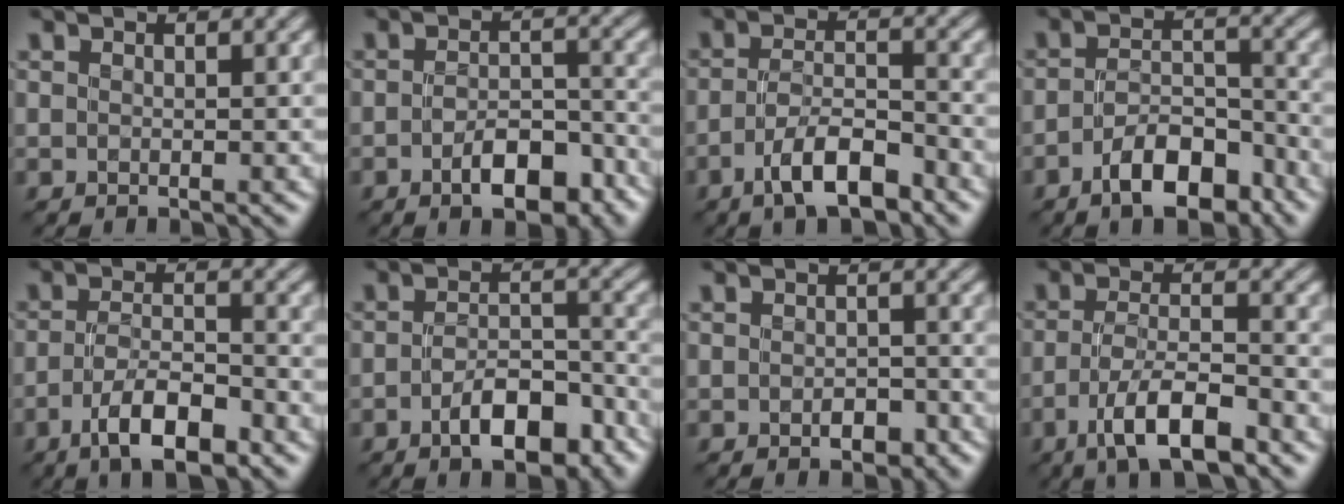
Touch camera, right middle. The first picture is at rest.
{"total": 4.9, "force": [-2.6, 2.1, 3.5], "torque": [-0.056, 0.005, -0.041]}
{"total": 4.9, "force": [-3.1, 1.4, 3.6], "torque": [-0.068, 0.003, -0.058]}
{"total": 5.5, "force": [-3.5, 2.3, 3.7], "torque": [-0.060, 0.004, -0.062]}
{"total": 5.3, "force": [-3.1, 1.7, 4.0], "torque": [-0.076, 0.002, -0.057]}
{"total": 5.5, "force": [-3.0, 2.3, 4.0], "torque": [-0.066, 0.005, -0.049]}
{"total": 1.5, "force": [-0.8, 0.9, 1.0], "torque": [-0.015, 0.002, -0.015]}
{"total": 6.1, "force": [-3.7, 1.6, 4.5], "torque": [-0.086, 0.002, -0.069]}